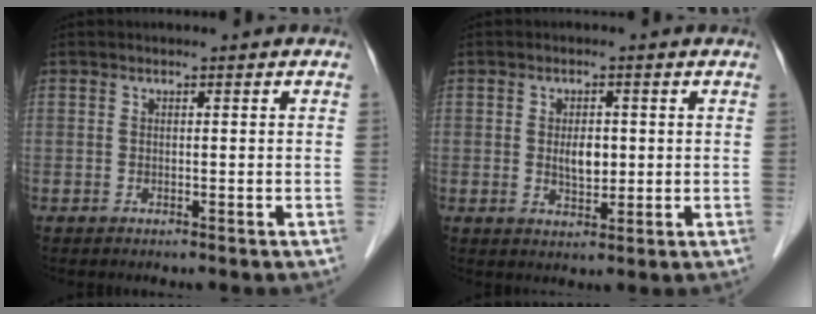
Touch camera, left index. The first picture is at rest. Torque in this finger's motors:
{"motor_torque": [0.48, 0.27, 0.08, 0.06]}